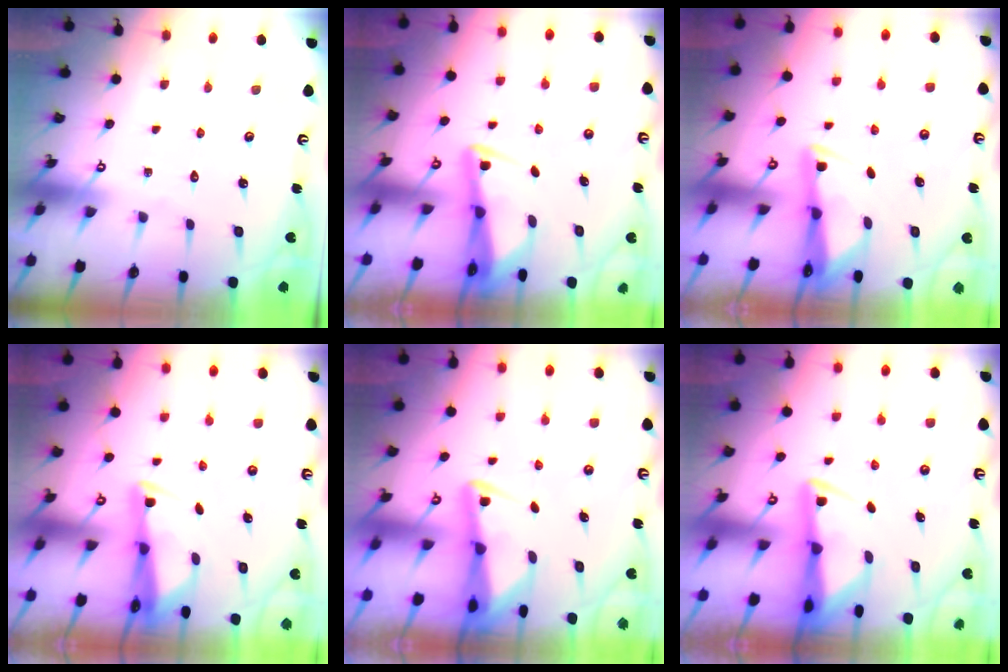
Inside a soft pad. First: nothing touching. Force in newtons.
{"total": 2.8, "press": 2.8, "slide": 0.5}
{"total": 2.8, "press": 2.7, "slide": 0.4}
{"total": 2.9, "press": 2.8, "slide": 0.7}
{"total": 2.5, "press": 2.5, "slide": 0.2}
{"total": 3.0, "press": 2.9, "slide": 0.6}